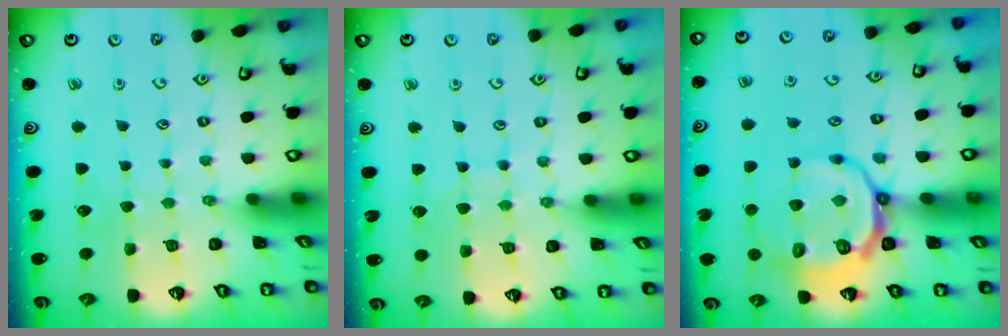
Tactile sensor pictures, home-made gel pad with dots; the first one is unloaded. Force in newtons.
{"total": 5.2, "press": 5.2, "slide": 0.5}
{"total": 13.7, "press": 13.4, "slide": 3.2}